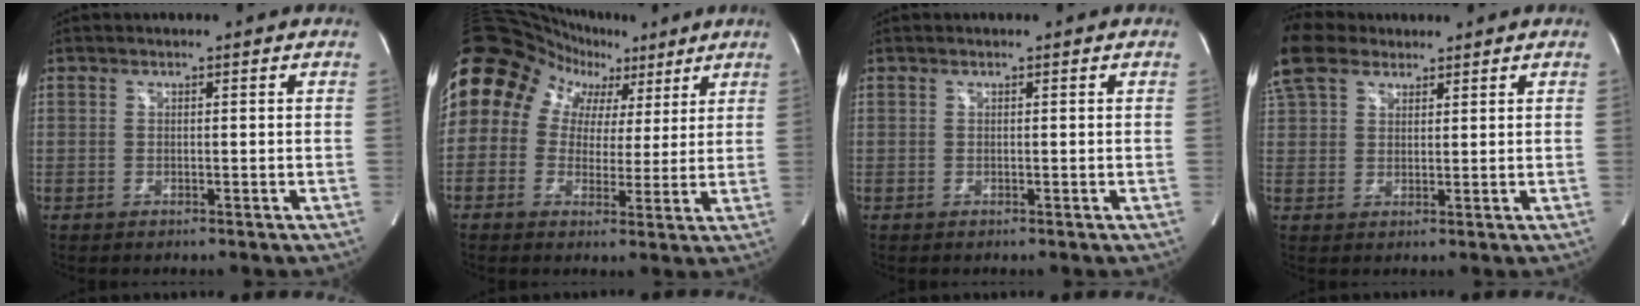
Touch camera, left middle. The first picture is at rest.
{"total": 16.9, "force": [6.8, 13.7, 7.3], "torque": [-0.161, 0.087, 0.117]}
{"total": 0.0}
{"total": 8.1, "force": [6.7, 3.4, 3.0], "torque": [-0.089, 0.026, 0.140]}